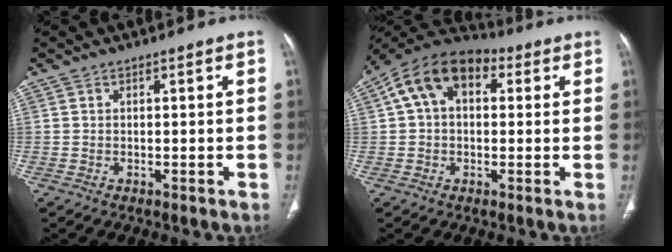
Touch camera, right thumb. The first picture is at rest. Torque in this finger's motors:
{"motor_torque": [0.03, 0.15, 1.02, -0.69, 0.13]}